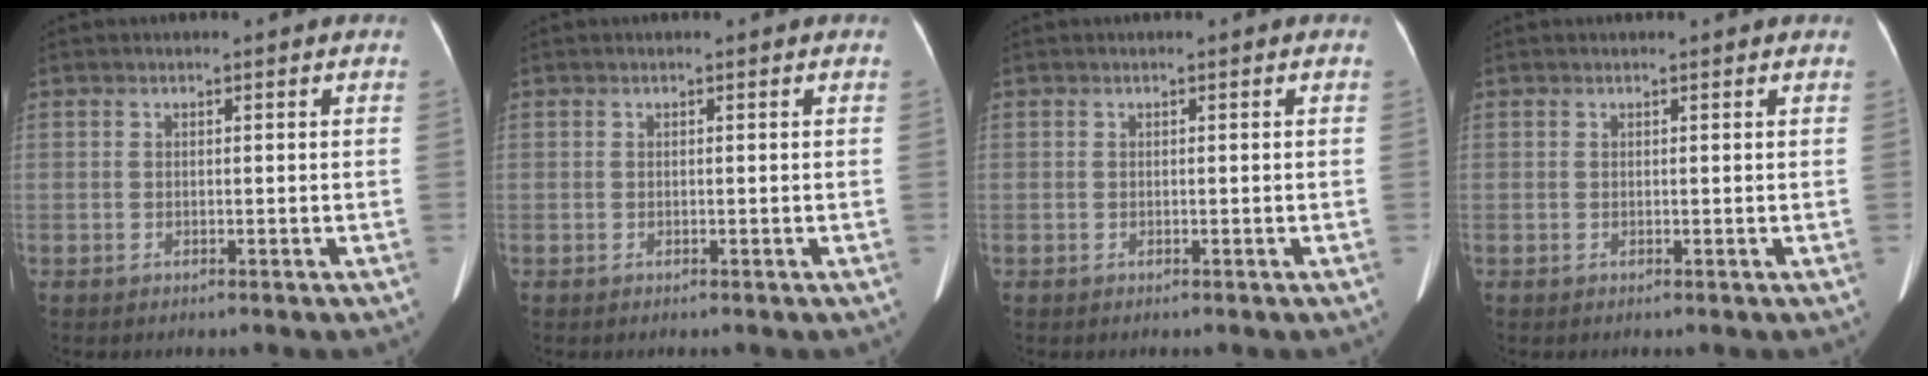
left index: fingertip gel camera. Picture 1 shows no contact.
{"total": 0.0}
{"total": 0.0}
{"total": 1.1, "force": [1.1, 0.2, 0.2], "torque": [-0.010, 0.008, 0.011]}